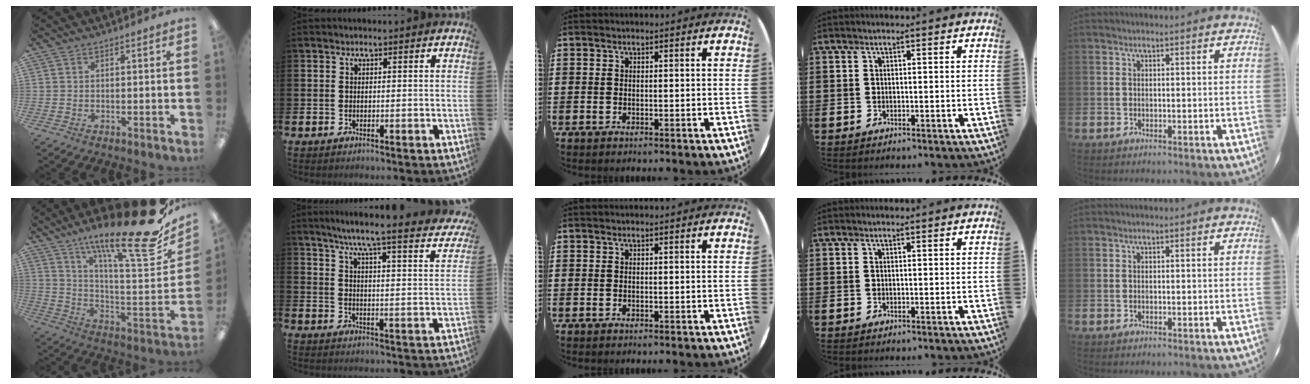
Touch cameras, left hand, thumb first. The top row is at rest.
{"thumb": {"total": 24.8, "force": [17.3, 4.9, 17.1], "torque": [-0.255, -0.127, 0.274]}, "index": {"total": 6.2, "force": [5.3, -0.1, 3.2], "torque": [-0.079, -0.044, 0.082]}}